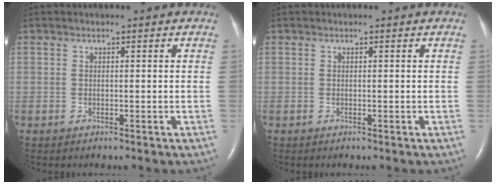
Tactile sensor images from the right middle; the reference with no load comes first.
{"total": 0.0}